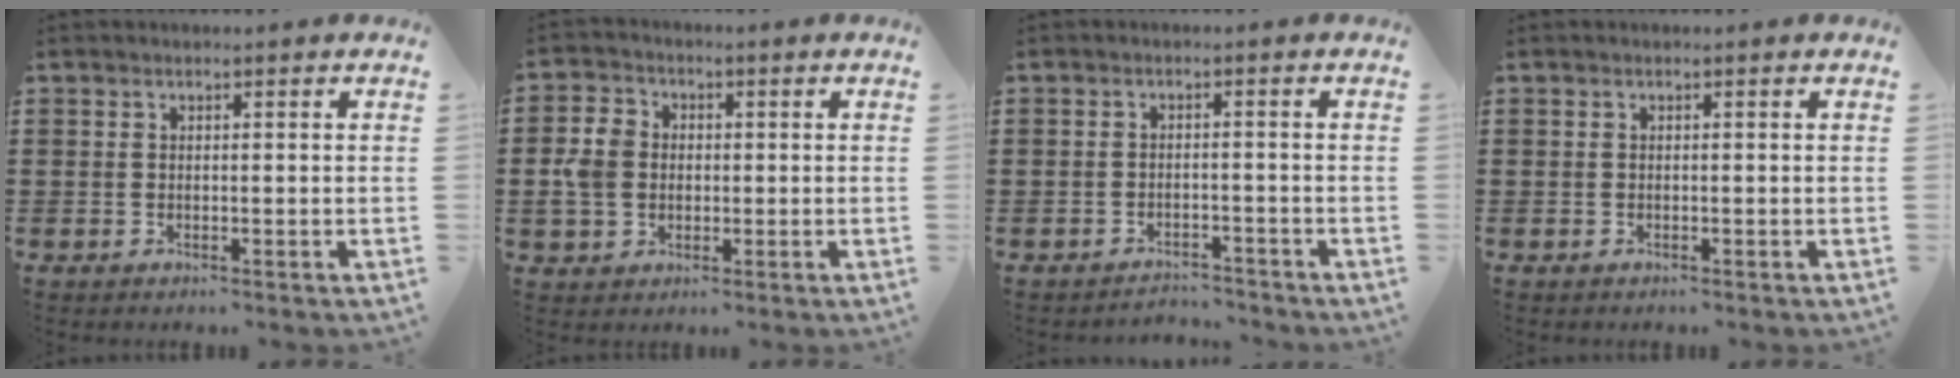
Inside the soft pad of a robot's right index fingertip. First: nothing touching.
{"total": 5.6, "force": [-0.3, 4.6, 3.2], "torque": [-0.090, 0.007, -0.011]}
{"total": 2.5, "force": [-2.4, 0.3, -0.2], "torque": [-0.003, 0.001, -0.055]}
{"total": 0.0}